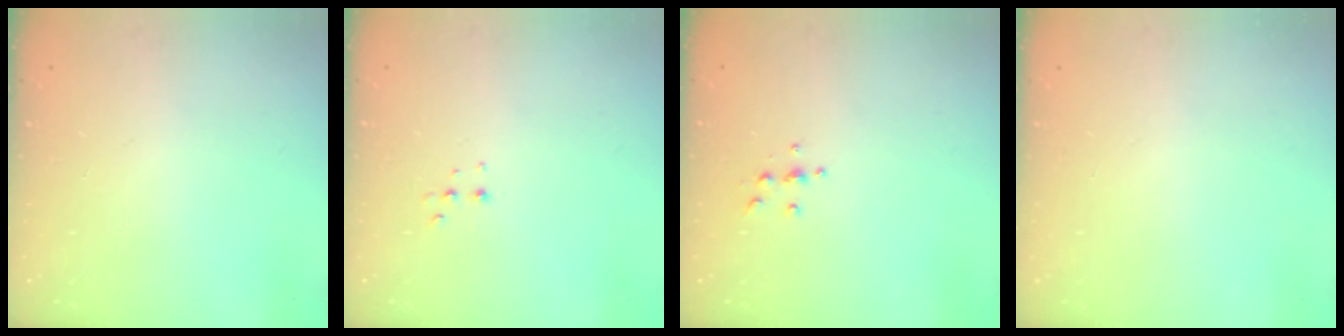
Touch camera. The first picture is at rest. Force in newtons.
{"total": 4.2, "press": 4.1, "slide": 0.9}
{"total": 5.3, "press": 5.3, "slide": 0.5}
{"total": 0.0}